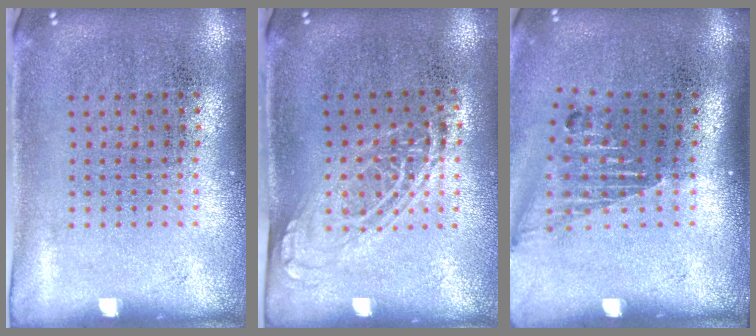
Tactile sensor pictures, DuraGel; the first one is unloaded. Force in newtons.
{"total": 1.4, "press": 1.1, "slide": 0.8}
{"total": 1.5, "press": 1.2, "slide": 0.9}